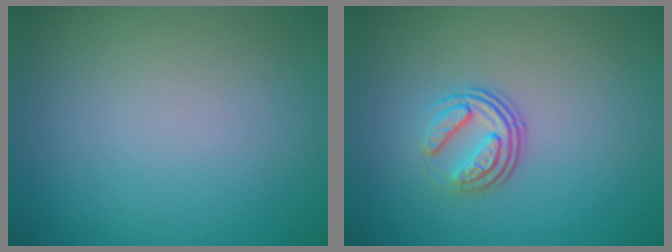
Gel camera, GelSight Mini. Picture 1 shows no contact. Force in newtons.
{"total": 3.4, "press": 2.3, "slide": 2.5}